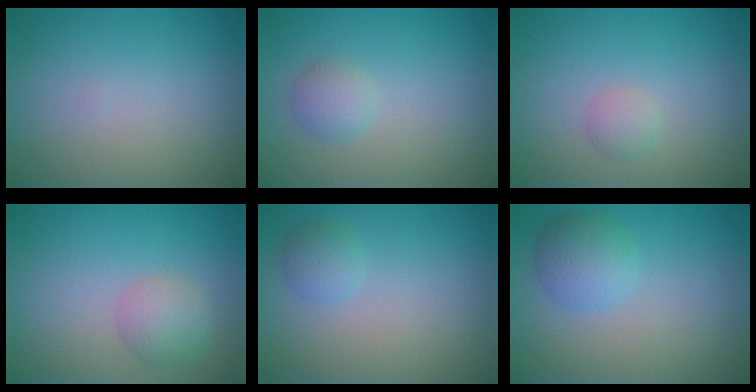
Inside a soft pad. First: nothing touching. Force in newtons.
{"total": 1.8, "press": 1.8, "slide": 0.1}
{"total": 1.1, "press": 1.1, "slide": 0.1}
{"total": 2.6, "press": 2.6, "slide": 0.1}
{"total": 1.6, "press": 1.6, "slide": 0.1}
{"total": 3.3, "press": 3.3, "slide": 0.2}